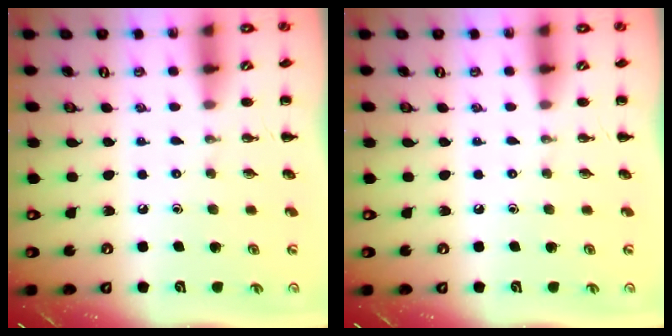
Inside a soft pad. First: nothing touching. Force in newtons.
{"total": 0.0}